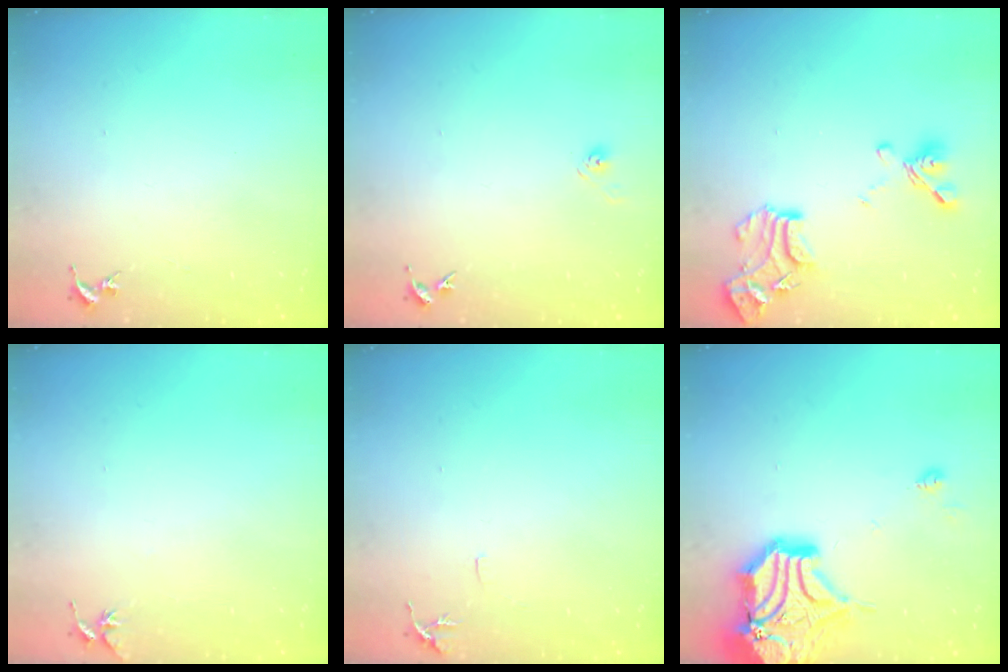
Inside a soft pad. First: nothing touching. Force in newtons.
{"total": 2.8, "press": 2.6, "slide": 1.1}
{"total": 16.4, "press": 16.4, "slide": 1.4}
{"total": 4.9, "press": 4.8, "slide": 0.5}
{"total": 6.0, "press": 5.9, "slide": 0.7}
{"total": 20.7, "press": 20.5, "slide": 3.1}